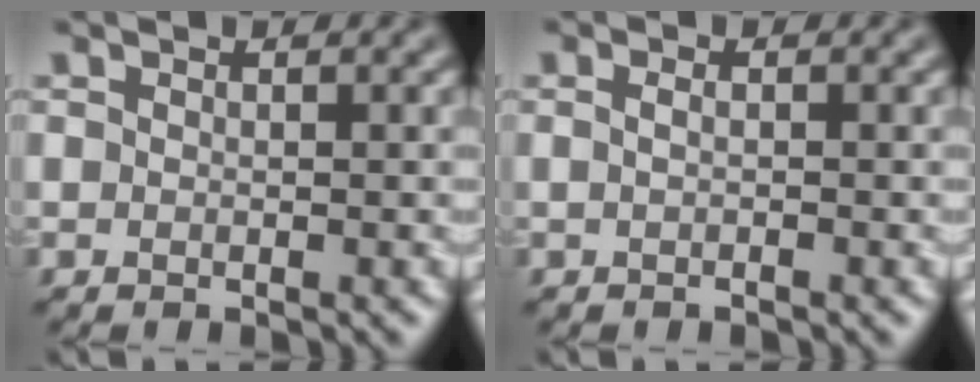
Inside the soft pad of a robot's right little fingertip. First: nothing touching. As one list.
[{"total": 0.6, "force": [-0.3, 0.2, 0.5], "torque": [-0.015, -0.003, -0.008]}]